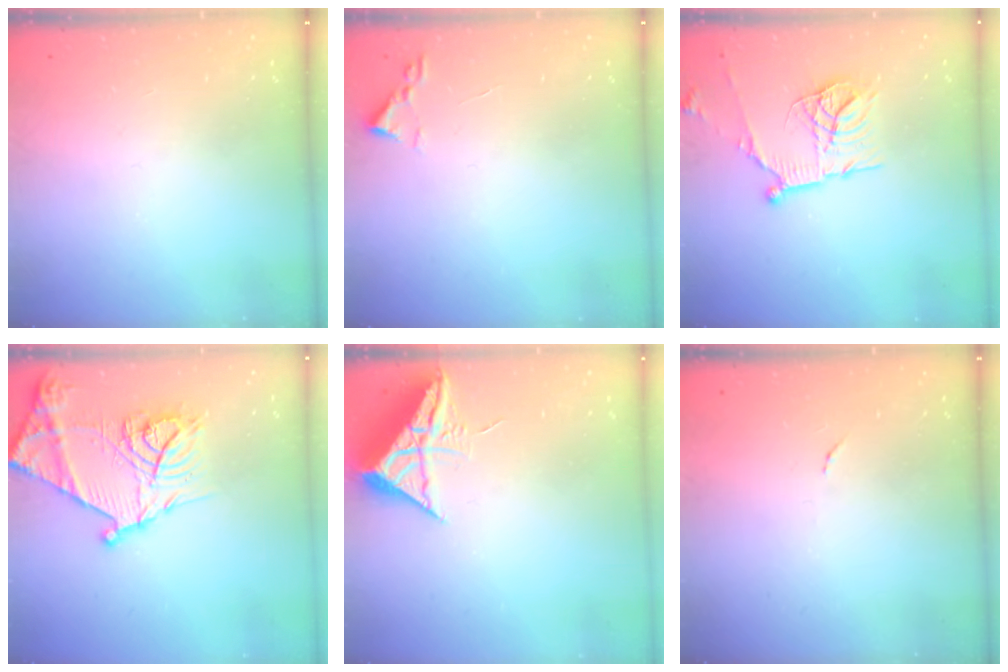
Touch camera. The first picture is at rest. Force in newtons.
{"total": 1.8, "press": 1.7, "slide": 0.2}
{"total": 15.2, "press": 15.2, "slide": 0.8}
{"total": 22.3, "press": 22.2, "slide": 2.0}
{"total": 10.0, "press": 9.9, "slide": 0.8}
{"total": 3.3, "press": 3.3, "slide": 0.1}